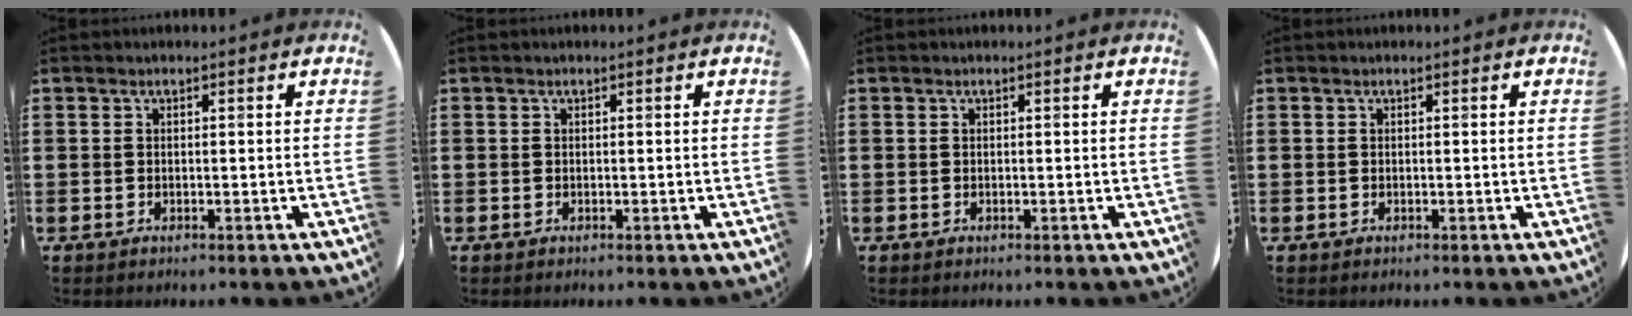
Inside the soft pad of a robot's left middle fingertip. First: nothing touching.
{"total": 0.0}
{"total": 0.0}
{"total": 0.0}